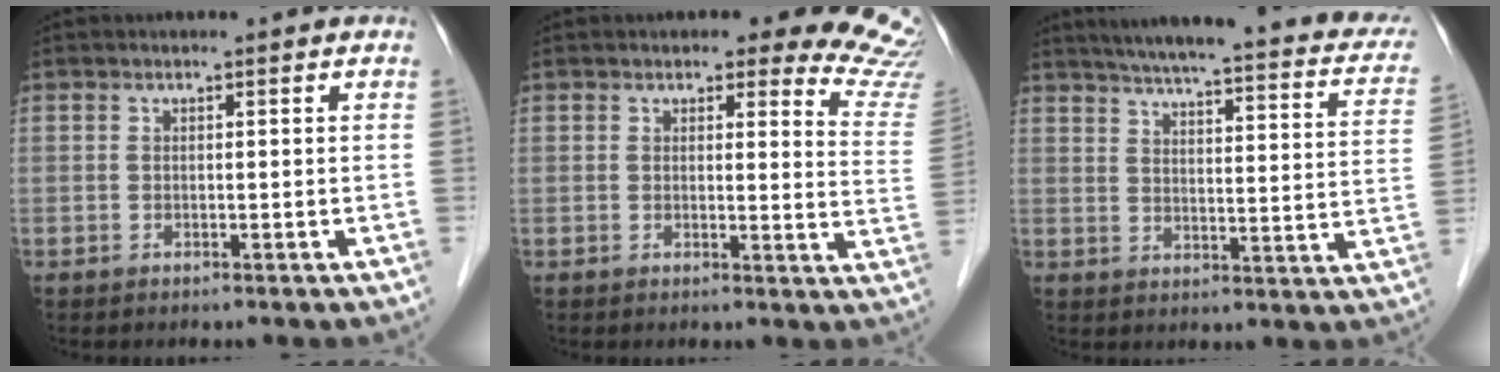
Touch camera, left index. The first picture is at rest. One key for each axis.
{"total": 13.6, "fx": 11.7, "fy": 2.6, "fz": 6.4, "tx": -0.045, "ty": -0.052, "tz": 0.095}
{"total": 25.4, "fx": 21.1, "fy": 3.9, "fz": 13.7, "tx": -0.187, "ty": -0.012, "tz": 0.244}